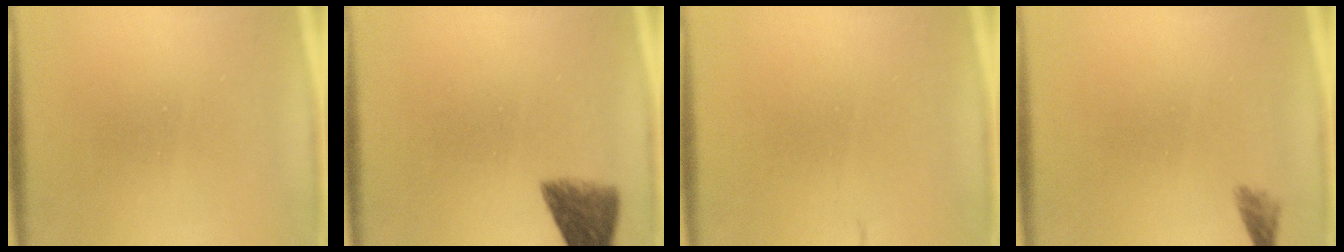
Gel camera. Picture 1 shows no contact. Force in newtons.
{"total": 5.6}
{"total": 1.6}
{"total": 1.6}